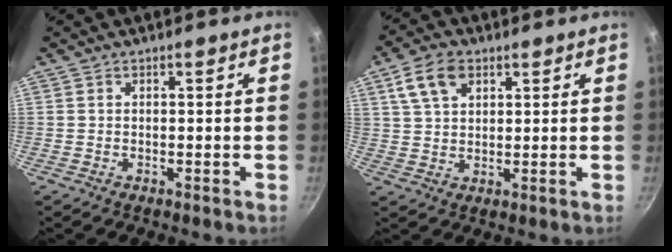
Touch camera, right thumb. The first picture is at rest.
{"total": 8.1, "force": [3.8, 5.1, 5.1], "torque": [-0.085, 0.002, 0.070]}